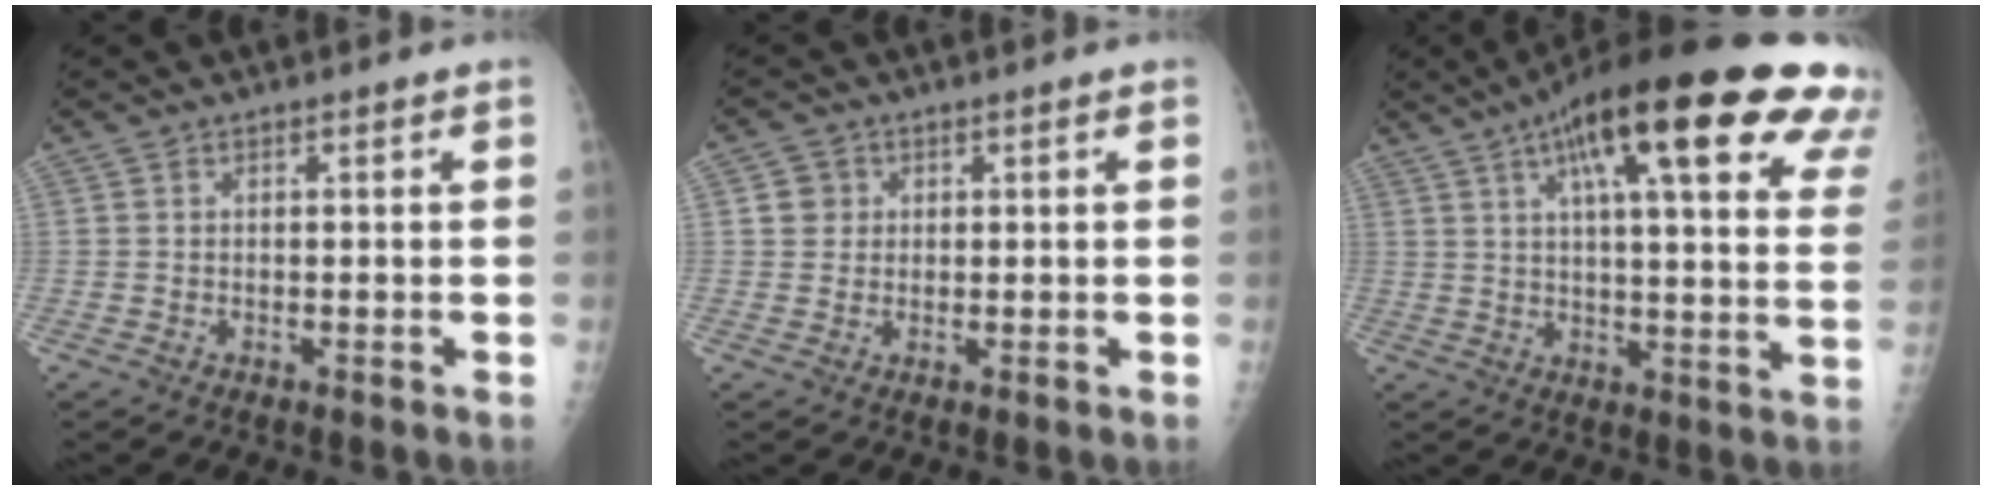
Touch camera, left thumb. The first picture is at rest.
{"total": 3.0, "force": [0.8, 2.8, 0.7], "torque": [0.007, 0.000, 0.009]}
{"total": 30.0, "force": [16.3, 7.4, 24.0], "torque": [-0.286, 0.000, 0.219]}